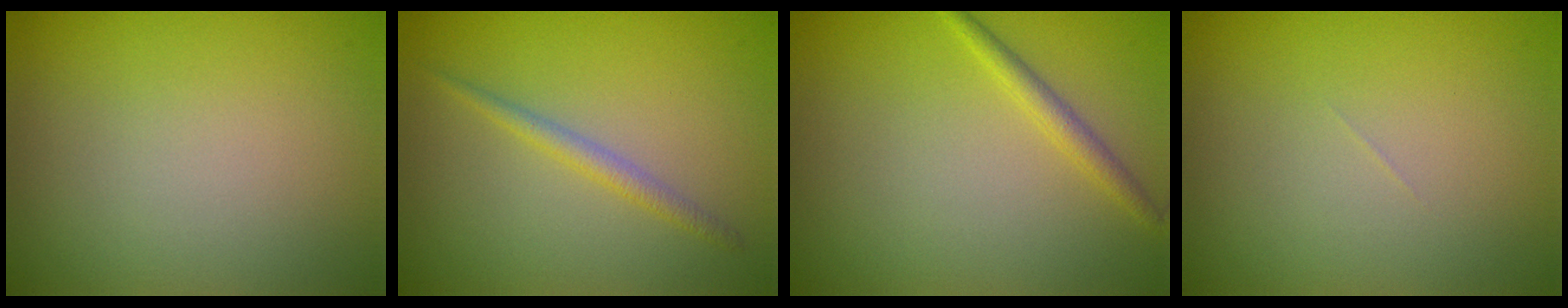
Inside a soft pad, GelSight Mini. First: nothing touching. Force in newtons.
{"total": 1.5, "press": 1.4, "slide": 0.1}
{"total": 1.5, "press": 1.5, "slide": 0.1}
{"total": 0.0}